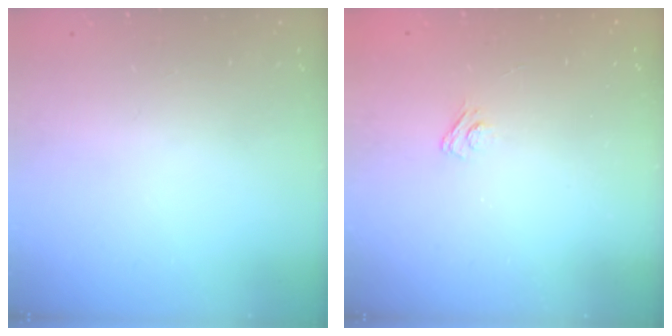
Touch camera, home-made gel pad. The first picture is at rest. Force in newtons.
{"total": 3.1, "press": 2.8, "slide": 1.3}